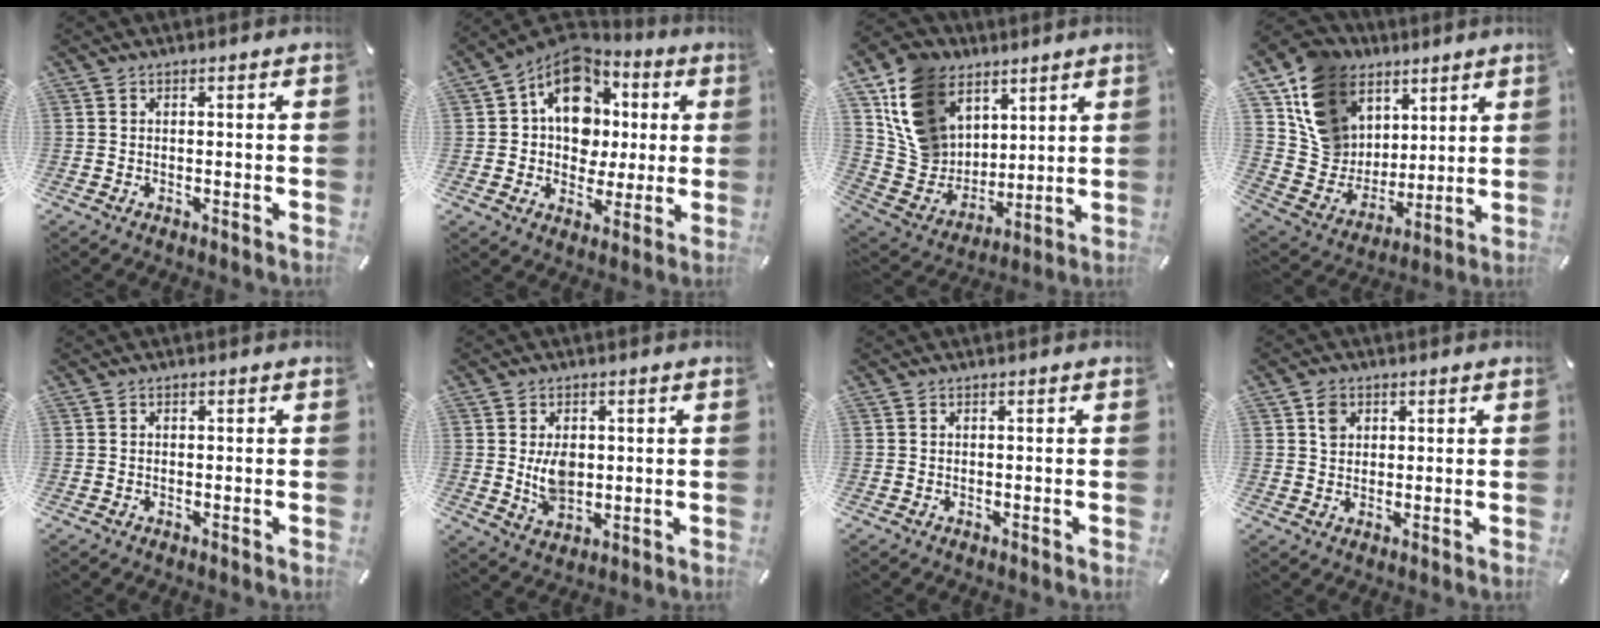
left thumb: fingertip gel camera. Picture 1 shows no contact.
{"total": 15.1, "force": [4.3, 12.1, 8.1], "torque": [-0.138, -0.018, 0.085]}
{"total": 16.1, "force": [7.7, 12.8, 5.9], "torque": [-0.124, -0.032, 0.161]}
{"total": 14.8, "force": [7.3, 12.3, 3.8], "torque": [-0.085, -0.044, 0.152]}
{"total": 0.5, "force": [0.0, 0.4, 0.3], "torque": [-0.007, 0.001, 0.000]}
{"total": 7.1, "force": [0.8, 5.2, 4.8], "torque": [-0.069, -0.013, 0.009]}
{"total": 0.0}
{"total": 3.5, "force": [1.4, 3.0, 1.3], "torque": [-0.015, -0.001, 0.022]}